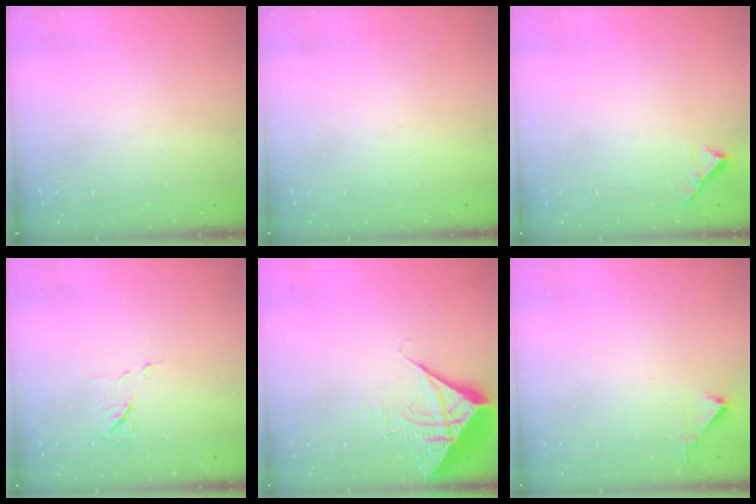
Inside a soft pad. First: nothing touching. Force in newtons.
{"total": 1.6, "press": 1.6, "slide": 0.1}
{"total": 5.8, "press": 5.8, "slide": 0.5}
{"total": 5.8, "press": 5.8, "slide": 0.5}
{"total": 7.2, "press": 7.2, "slide": 0.8}
{"total": 4.4, "press": 4.4, "slide": 0.4}